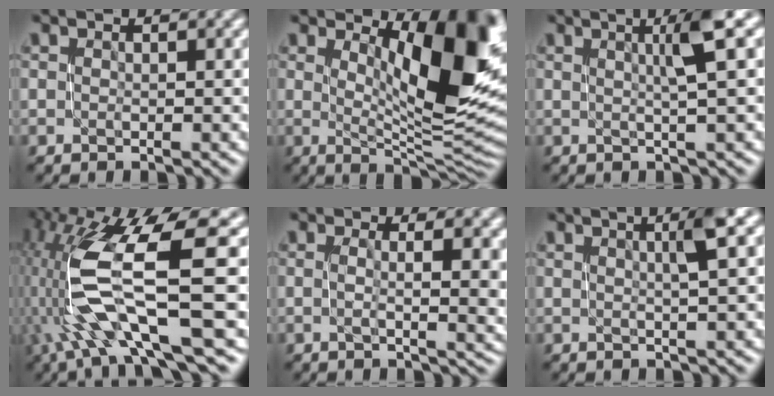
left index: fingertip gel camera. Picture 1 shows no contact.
{"total": 11.3, "force": [3.3, 3.6, 10.2], "torque": [-0.129, -0.010, 0.063]}
{"total": 4.1, "force": [1.1, 0.2, 3.9], "torque": [-0.064, 0.007, 0.023]}
{"total": 12.1, "force": [-1.7, 3.6, 11.4], "torque": [-0.243, -0.013, -0.017]}
{"total": 5.4, "force": [0.6, 1.9, 4.9], "torque": [-0.054, -0.001, 0.008]}
{"total": 3.3, "force": [0.9, 0.1, 3.2], "torque": [-0.048, 0.005, 0.018]}